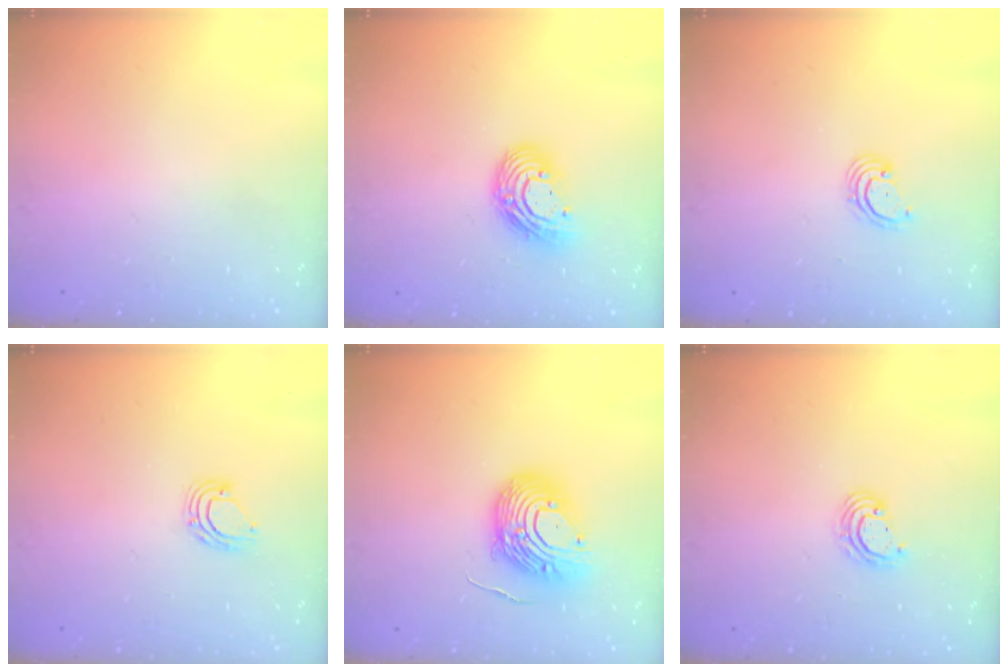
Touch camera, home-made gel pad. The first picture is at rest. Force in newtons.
{"total": 11.8, "press": 11.8, "slide": 0.8}
{"total": 2.6, "press": 2.6, "slide": 0.3}
{"total": 6.9, "press": 6.8, "slide": 0.9}
{"total": 14.3, "press": 14.2, "slide": 1.4}
{"total": 4.3, "press": 4.3, "slide": 0.2}